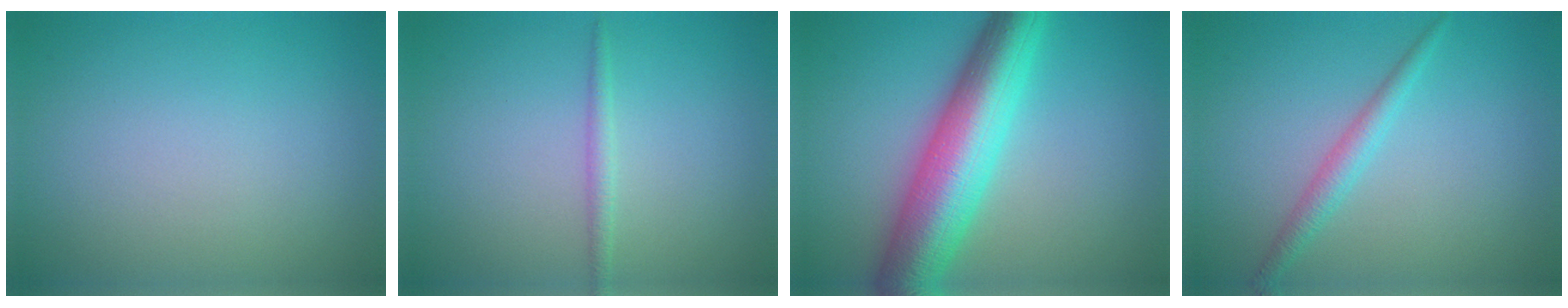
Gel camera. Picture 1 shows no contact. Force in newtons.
{"total": 1.2, "press": 1.2, "slide": 0.1}
{"total": 9.2, "press": 9.2, "slide": 0.3}
{"total": 1.9, "press": 1.9, "slide": 0.1}